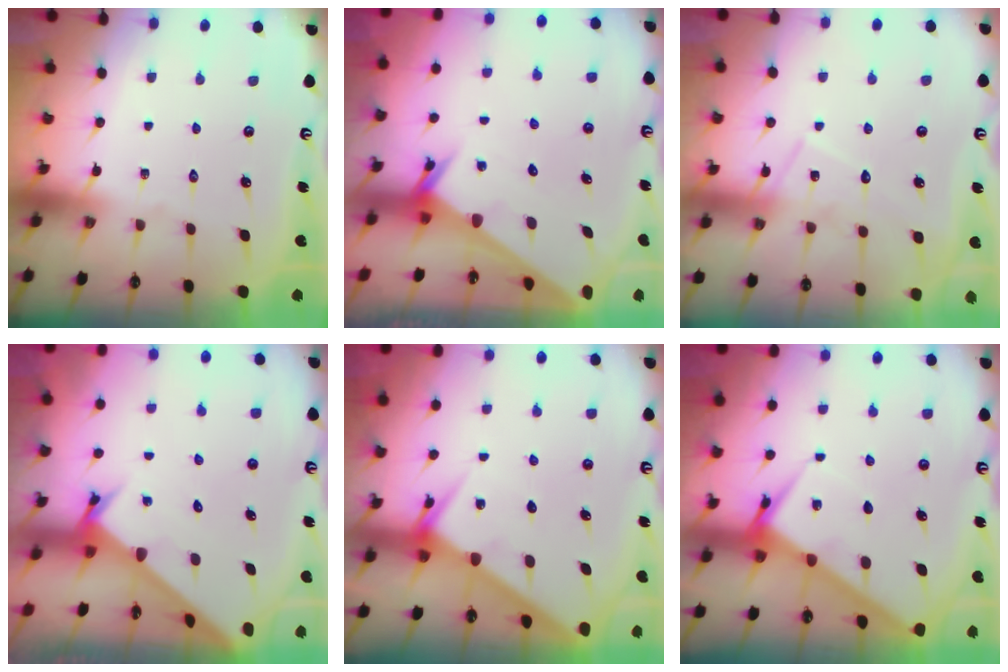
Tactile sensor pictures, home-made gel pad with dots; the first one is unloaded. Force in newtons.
{"total": 2.1, "press": 2.1, "slide": 0.1}
{"total": 11.0, "press": 11.0, "slide": 0.7}
{"total": 2.6, "press": 2.6, "slide": 0.3}
{"total": 4.5, "press": 4.5, "slide": 0.4}
{"total": 5.8, "press": 5.7, "slide": 0.6}